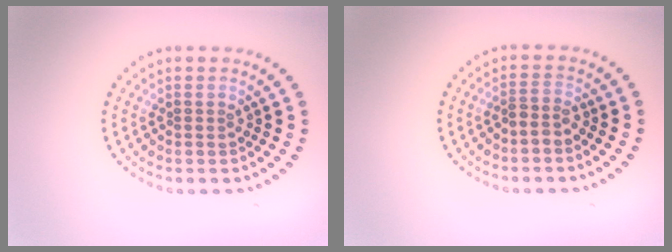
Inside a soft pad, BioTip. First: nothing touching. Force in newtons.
{"total": 1.6, "press": 1.2, "slide": 1.1}